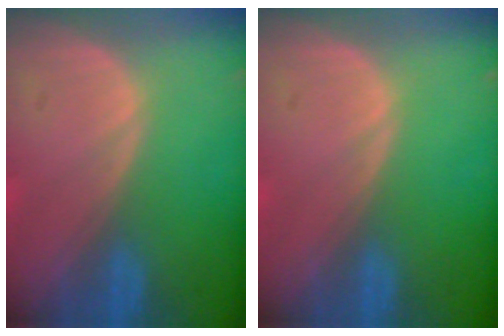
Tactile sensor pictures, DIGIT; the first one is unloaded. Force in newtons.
{"total": 0.0}